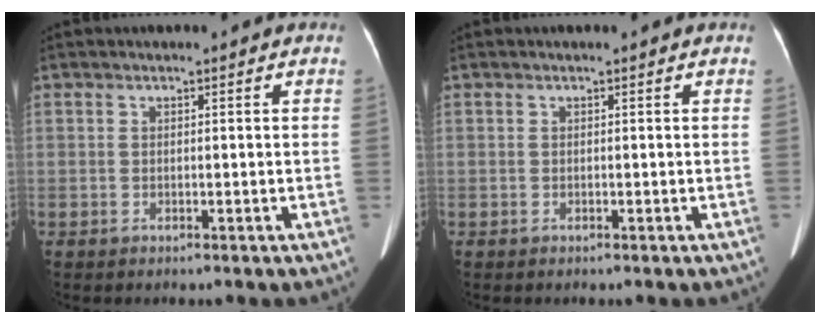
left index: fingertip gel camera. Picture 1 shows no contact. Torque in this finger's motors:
{"motor_torque": [0.05, -0.03, 0.02, 0.01]}